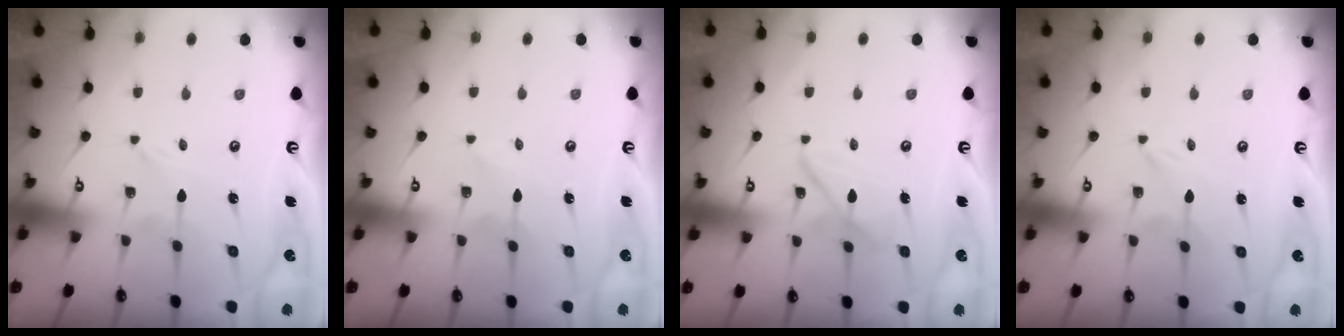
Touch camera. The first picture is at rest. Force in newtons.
{"total": 0.8, "press": 0.8, "slide": 0.1}
{"total": 9.8, "press": 9.8, "slide": 0.7}
{"total": 0.0}